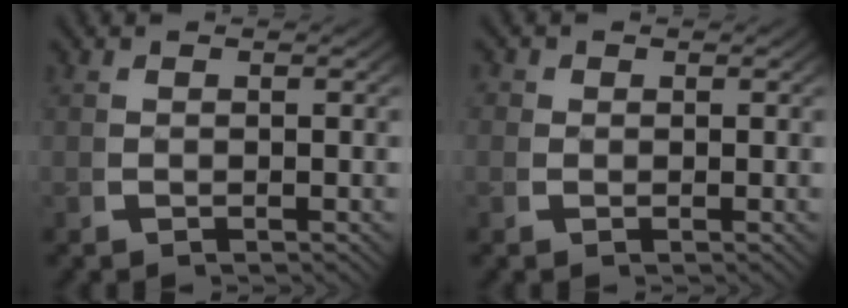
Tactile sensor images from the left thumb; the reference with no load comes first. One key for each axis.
{"total": 1.3, "fx": 0.2, "fy": 1.3, "fz": 0.2, "tx": -0.009, "ty": -0.009, "tz": 0.001}